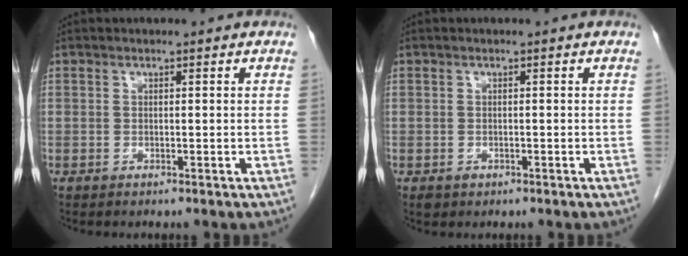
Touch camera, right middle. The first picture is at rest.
{"total": 1.2, "force": [-0.6, 0.9, 0.4], "torque": [-0.010, 0.001, -0.004]}